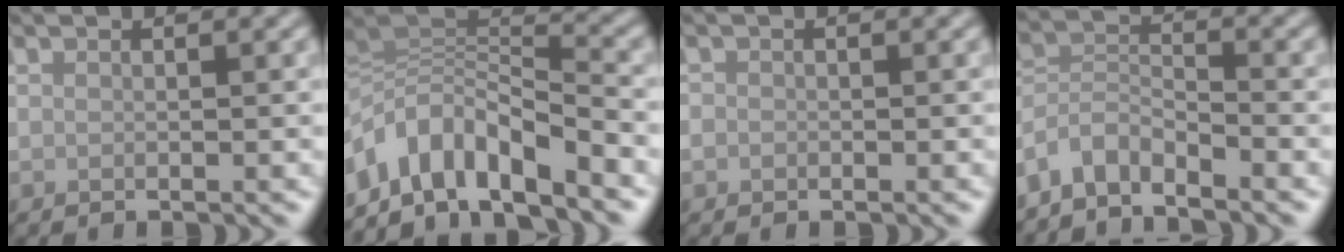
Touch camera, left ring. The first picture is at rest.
{"total": 8.2, "force": [-5.1, 3.3, 5.5], "torque": [-0.087, 0.006, -0.102]}
{"total": 0.8, "force": [-0.3, 0.8, 0.2], "torque": [0.001, -0.006, -0.006]}
{"total": 3.9, "force": [-3.6, 1.1, 1.2], "torque": [-0.021, 0.001, -0.079]}